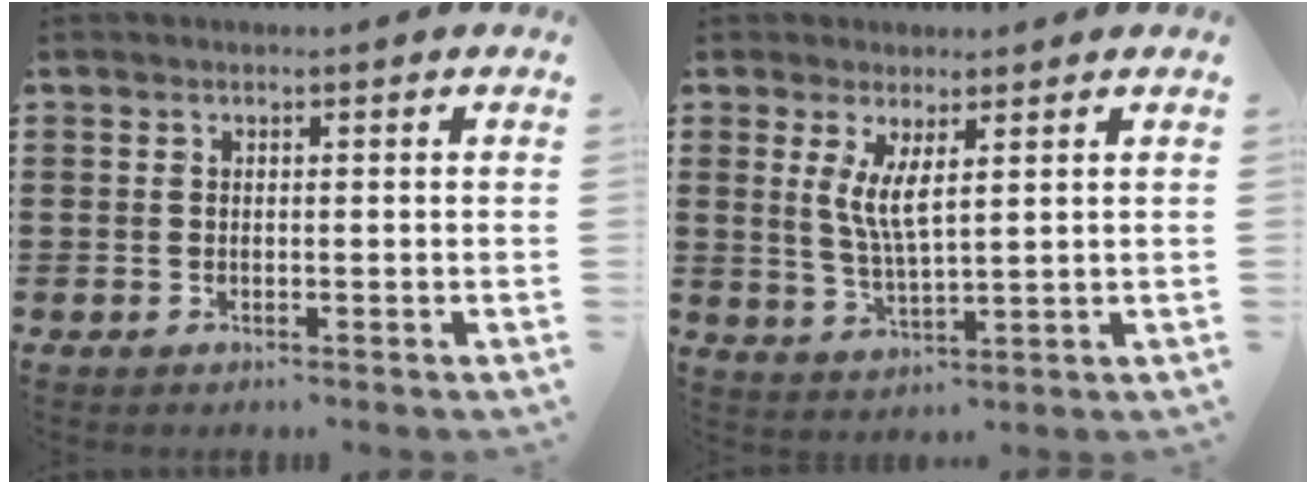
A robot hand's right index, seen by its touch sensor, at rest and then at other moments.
{"total": 4.7, "force": [1.9, 1.0, 4.2], "torque": [-0.089, -0.002, 0.033]}